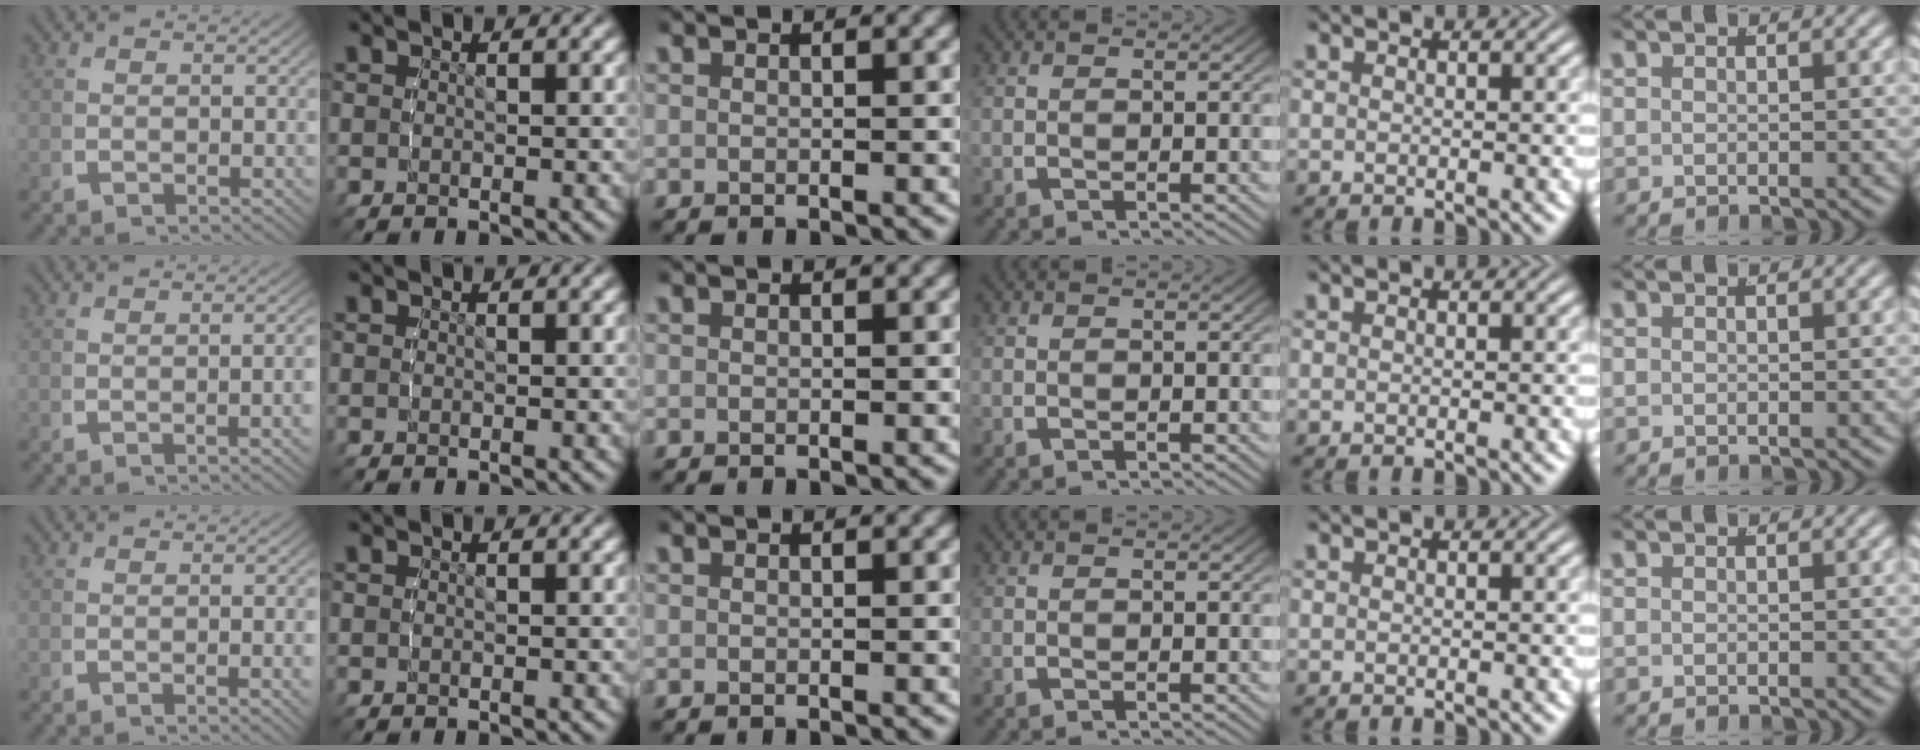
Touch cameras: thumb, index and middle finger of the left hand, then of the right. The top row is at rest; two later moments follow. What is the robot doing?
{"motion": "lift_and_place", "object": "bottle"}